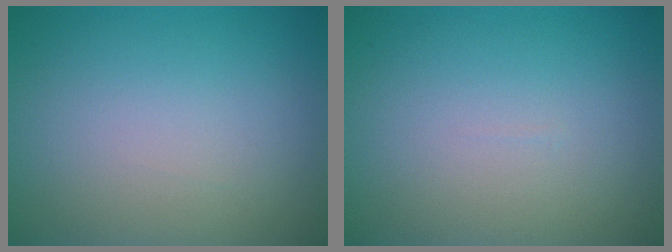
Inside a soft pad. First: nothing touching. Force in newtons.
{"total": 0.0}